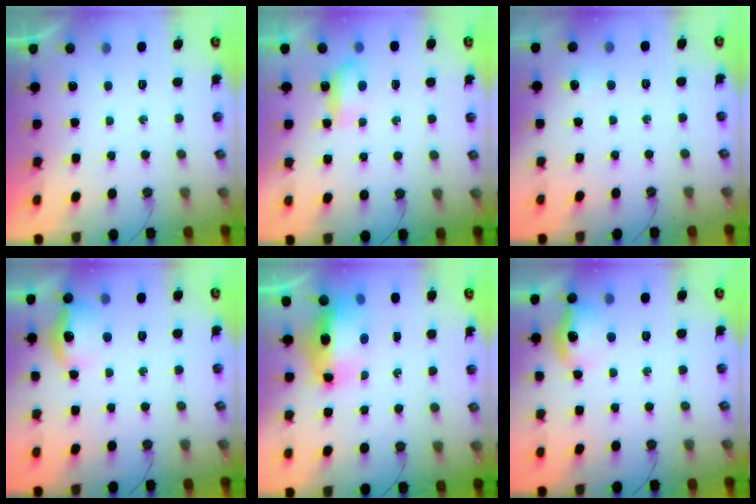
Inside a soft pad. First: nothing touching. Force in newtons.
{"total": 5.6, "press": 5.5, "slide": 0.7}
{"total": 4.3, "press": 4.2, "slide": 0.6}
{"total": 12.8, "press": 12.8, "slide": 0.9}
{"total": 12.7, "press": 12.7, "slide": 1.4}
{"total": 12.8, "press": 12.8, "slide": 0.9}